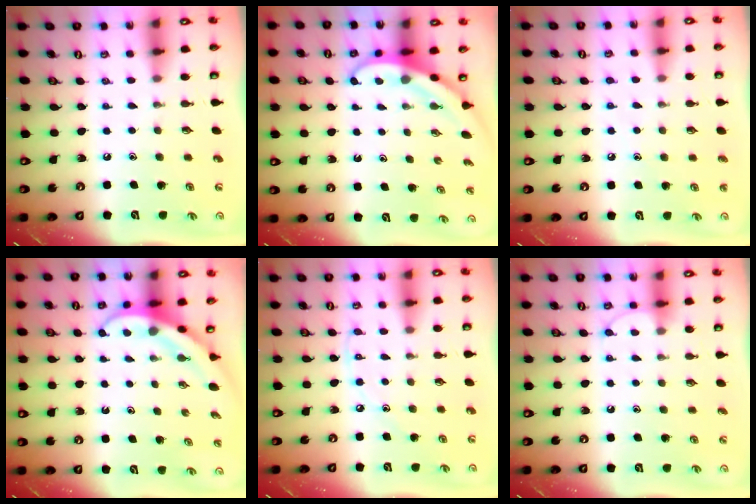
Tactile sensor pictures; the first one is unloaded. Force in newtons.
{"total": 3.8, "press": 3.8, "slide": 0.3}
{"total": 4.4, "press": 4.3, "slide": 0.5}
{"total": 3.9, "press": 3.9, "slide": 0.4}
{"total": 3.9, "press": 3.8, "slide": 0.6}
{"total": 5.8, "press": 5.8, "slide": 0.6}